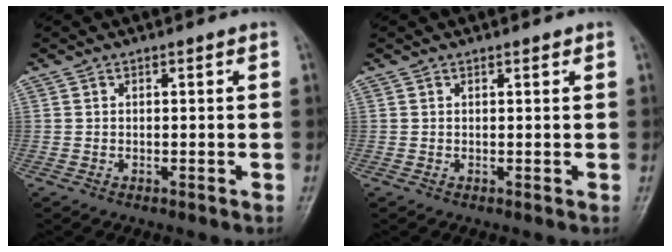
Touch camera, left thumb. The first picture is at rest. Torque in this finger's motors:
{"motor_torque": [-0.12, -0.08, -0.28, -0.12, -0.03]}